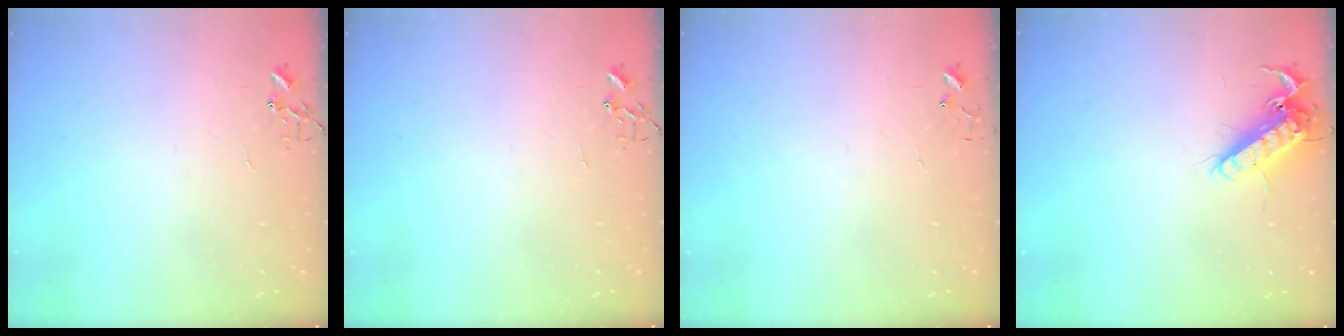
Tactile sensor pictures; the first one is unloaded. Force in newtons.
{"total": 0.0}
{"total": 3.8, "press": 3.8, "slide": 0.3}
{"total": 13.8, "press": 13.7, "slide": 2.0}